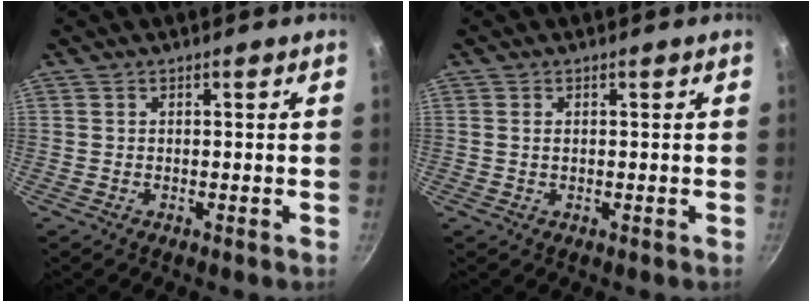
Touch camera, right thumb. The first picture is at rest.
{"total": 0.8, "force": [0.2, 0.5, 0.6], "torque": [-0.011, 0.002, 0.002]}